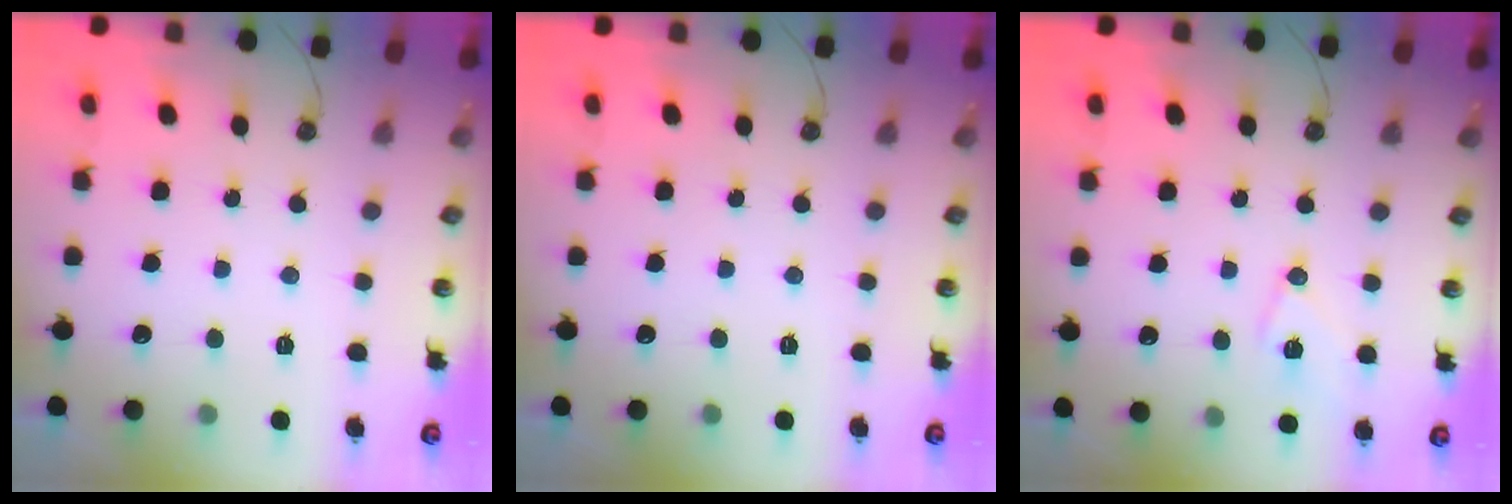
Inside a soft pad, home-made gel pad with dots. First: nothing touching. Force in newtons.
{"total": 0.0}
{"total": 8.8, "press": 8.8, "slide": 0.9}